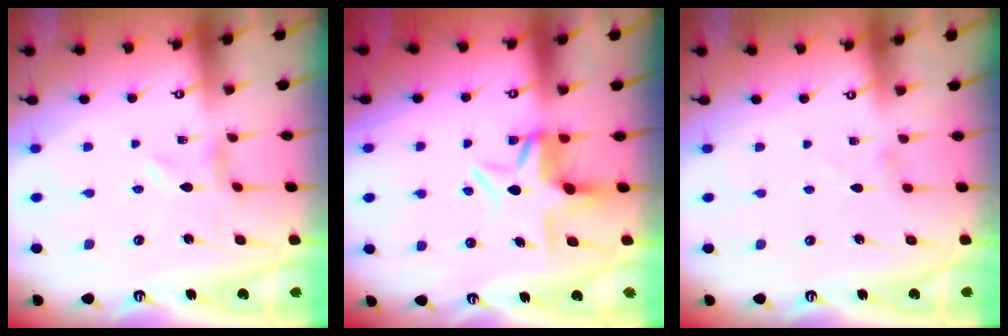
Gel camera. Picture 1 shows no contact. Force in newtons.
{"total": 6.0, "press": 5.9, "slide": 0.8}
{"total": 1.2, "press": 1.1, "slide": 0.3}